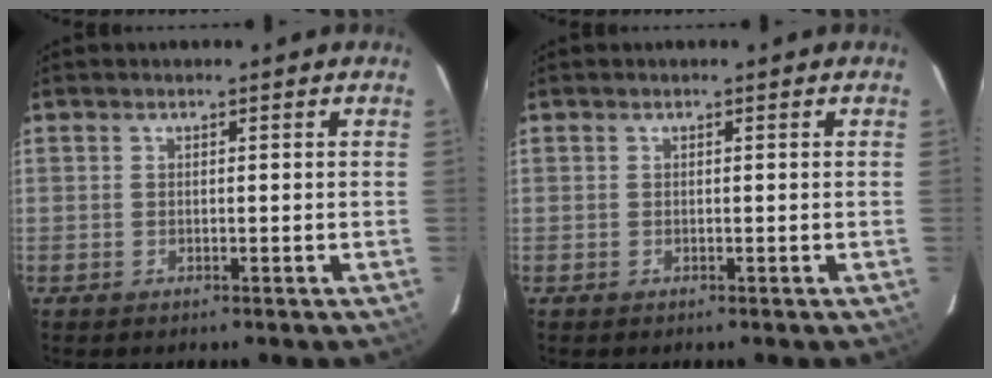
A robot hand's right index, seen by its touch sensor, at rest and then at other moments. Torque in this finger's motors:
{"motor_torque": [0.00, 0.00, 0.03, 0.01]}